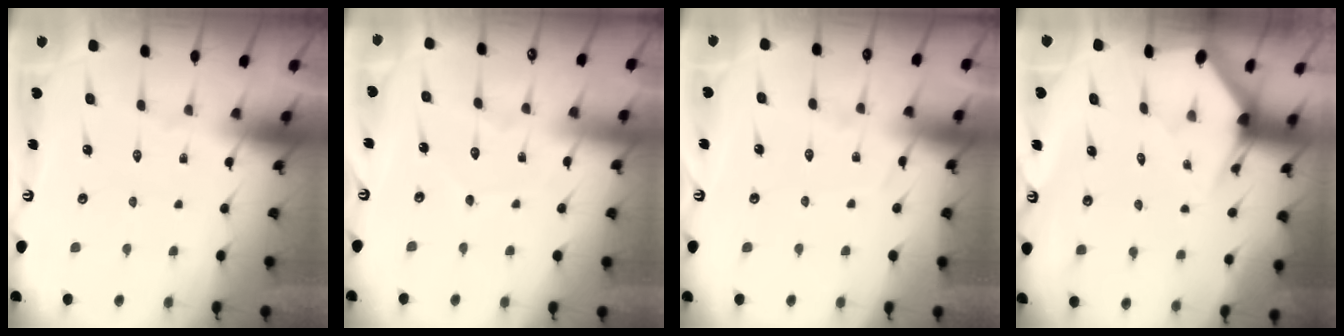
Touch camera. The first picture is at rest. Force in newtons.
{"total": 3.7, "press": 3.7, "slide": 0.4}
{"total": 5.8, "press": 5.7, "slide": 0.7}
{"total": 2.7, "press": 2.7, "slide": 0.1}